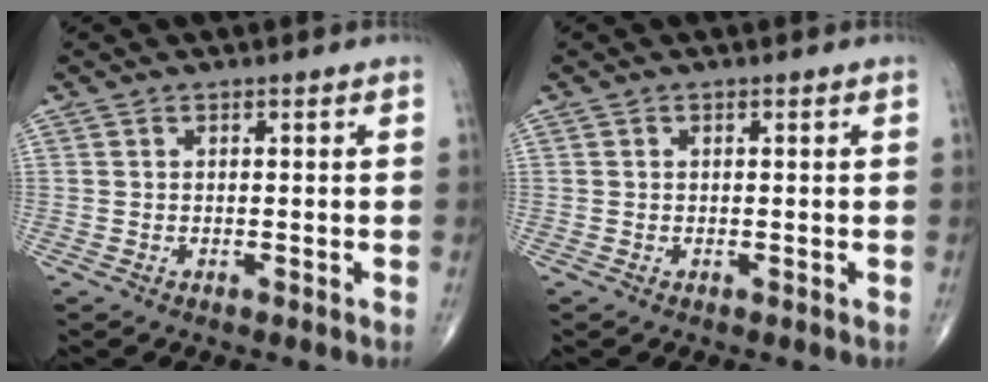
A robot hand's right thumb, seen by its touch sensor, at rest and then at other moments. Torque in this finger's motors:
{"motor_torque": [-0.27, 0.10, 0.12, 0.04, 0.02]}